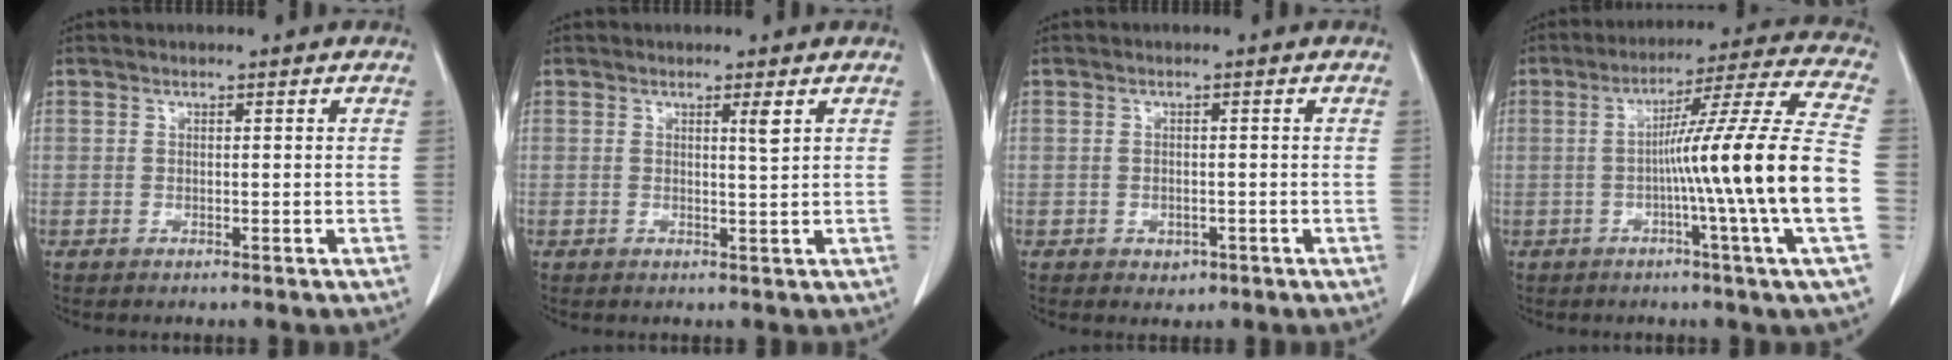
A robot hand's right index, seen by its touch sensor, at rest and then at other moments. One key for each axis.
{"total": 1.6, "fx": 0.8, "fy": -0.3, "fz": 1.3, "tx": -0.024, "ty": -0.007, "tz": 0.013}
{"total": 1.7, "fx": -0.8, "fy": 1.3, "fz": 0.8, "tx": -0.011, "ty": 0.002, "tz": -0.003}
{"total": 18.7, "fx": -3.1, "fy": -2.9, "fz": 18.2, "tx": -0.268, "ty": -0.003, "tz": -0.062}